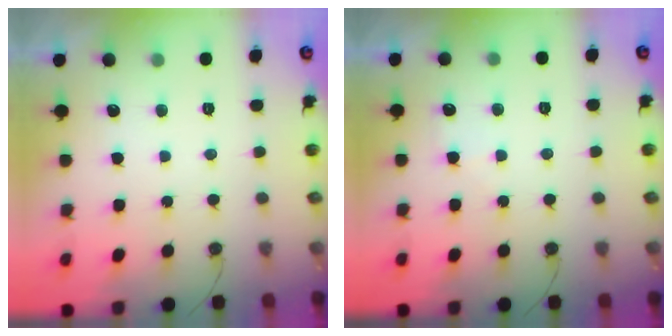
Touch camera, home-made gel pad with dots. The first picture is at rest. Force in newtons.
{"total": 3.5, "press": 3.5, "slide": 0.5}